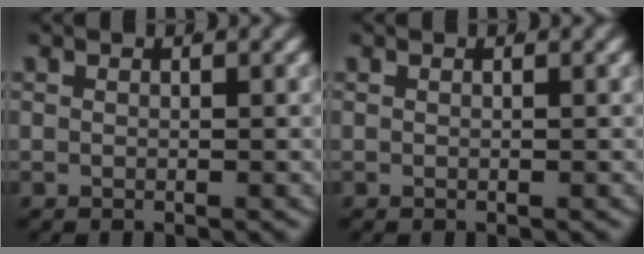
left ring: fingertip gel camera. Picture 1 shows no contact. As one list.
[{"total": 0.0}]